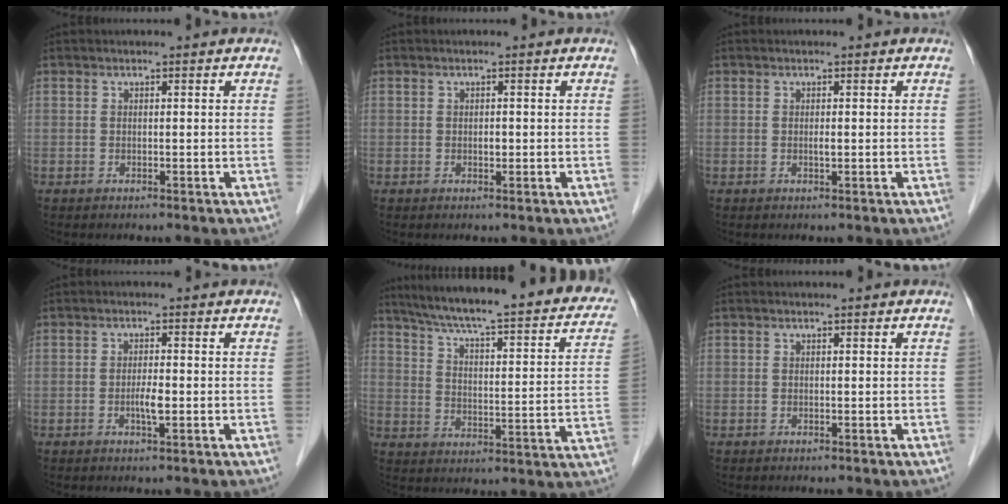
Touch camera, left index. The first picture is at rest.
{"total": 0.7, "force": [-0.1, 0.4, 0.6], "torque": [-0.011, 0.001, -0.002]}
{"total": 0.6, "force": [0.0, 0.1, 0.6], "torque": [-0.013, -0.001, -0.001]}
{"total": 2.3, "force": [-0.6, 0.3, 2.2], "torque": [-0.043, 0.000, -0.010]}
{"total": 29.1, "force": [23.9, 4.5, 16.0], "torque": [-0.239, -0.021, 0.300]}
{"total": 0.0}